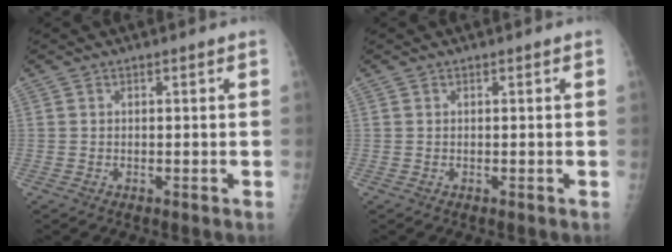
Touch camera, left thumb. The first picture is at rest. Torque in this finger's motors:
{"motor_torque": [0.16, 0.15, 0.01, 0.01, 0.00]}